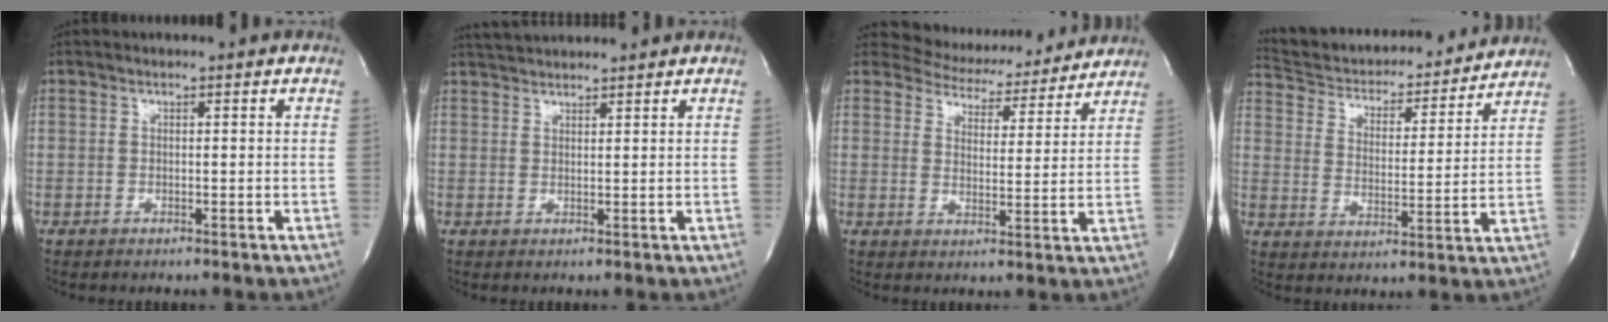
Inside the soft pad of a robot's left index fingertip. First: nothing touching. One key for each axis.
{"total": 4.8, "fx": 4.7, "fy": 0.0, "fz": 1.0, "tx": -0.024, "ty": 0.028, "tz": 0.078}
{"total": 11.2, "fx": 10.7, "fy": 3.2, "fz": 0.8, "tx": -0.007, "ty": -0.004, "tz": 0.131}
{"total": 19.1, "fx": 17.9, "fy": 4.5, "fz": 5.0, "tx": -0.083, "ty": -0.003, "tz": 0.259}